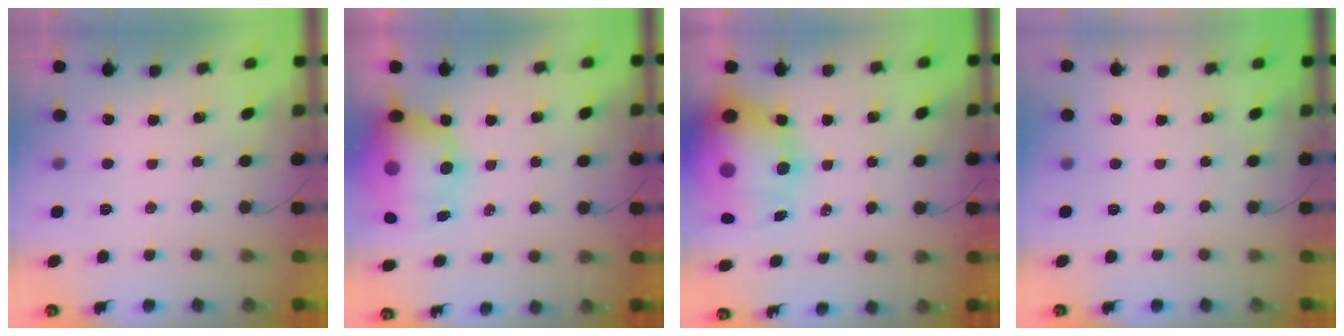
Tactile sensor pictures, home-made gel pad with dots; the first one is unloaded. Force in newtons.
{"total": 14.6, "press": 13.0, "slide": 6.8}
{"total": 22.6, "press": 22.0, "slide": 5.0}
{"total": 0.0}